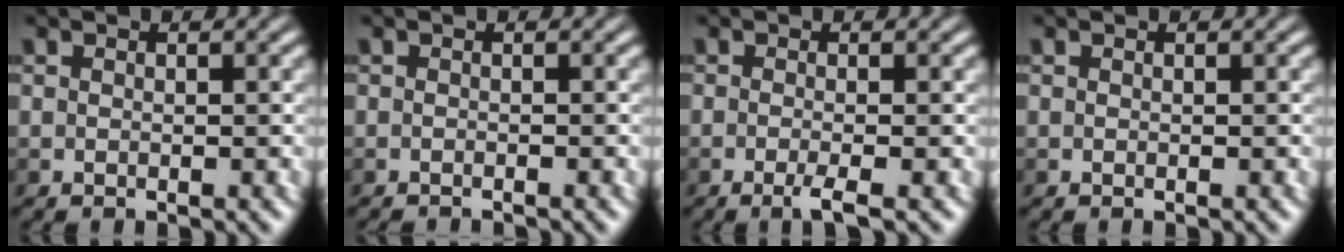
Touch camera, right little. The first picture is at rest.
{"total": 0.6, "force": [-0.6, -0.2, 0.1], "torque": [-0.002, -0.003, -0.011]}
{"total": 2.2, "force": [-1.2, 0.1, 1.8], "torque": [-0.038, -0.009, -0.021]}
{"total": 0.0}